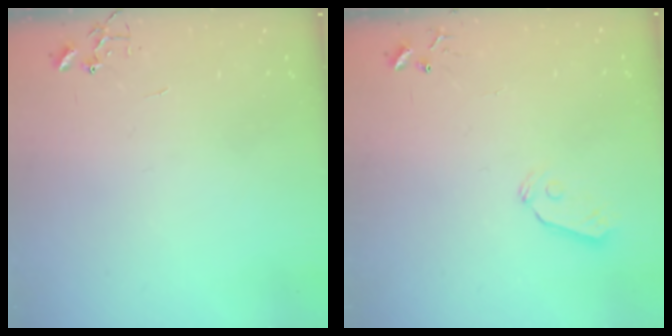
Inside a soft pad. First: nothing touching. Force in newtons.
{"total": 6.1, "press": 6.1, "slide": 0.5}